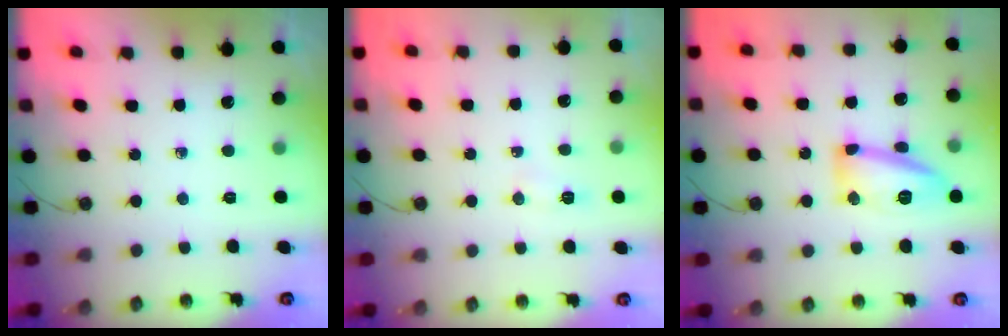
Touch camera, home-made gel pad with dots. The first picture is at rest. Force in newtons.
{"total": 5.2, "press": 5.1, "slide": 0.6}
{"total": 13.7, "press": 13.7, "slide": 1.1}